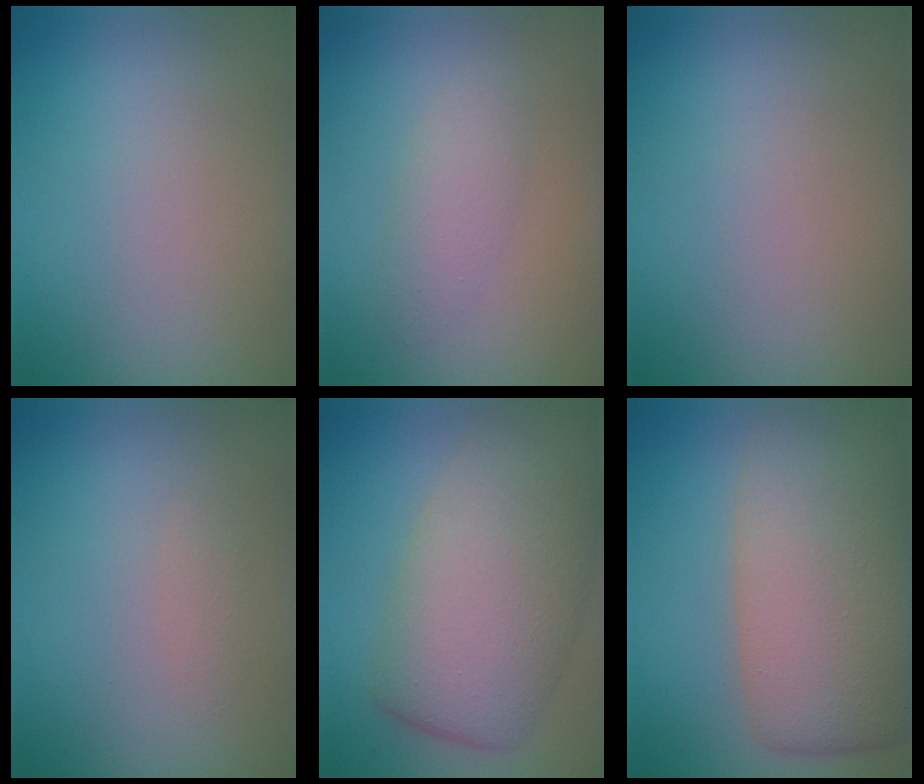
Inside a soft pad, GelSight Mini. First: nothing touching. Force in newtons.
{"total": 2.1, "press": 2.1, "slide": 0.1}
{"total": 0.0}
{"total": 0.8, "press": 0.8, "slide": 0.0}
{"total": 9.8, "press": 9.8, "slide": 0.4}
{"total": 11.0, "press": 11.0, "slide": 0.5}